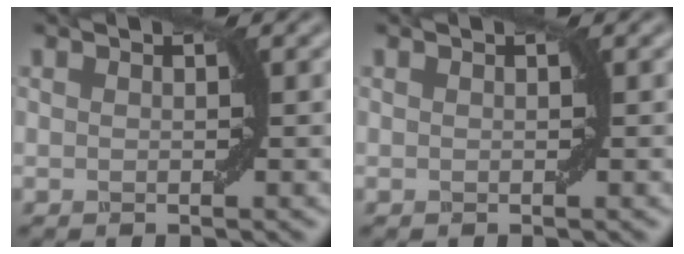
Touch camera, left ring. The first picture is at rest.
{"total": 0.0}